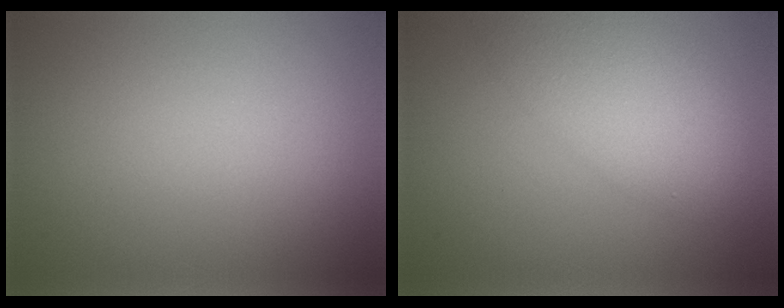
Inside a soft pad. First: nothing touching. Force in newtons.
{"total": 6.2, "press": 6.2, "slide": 0.4}